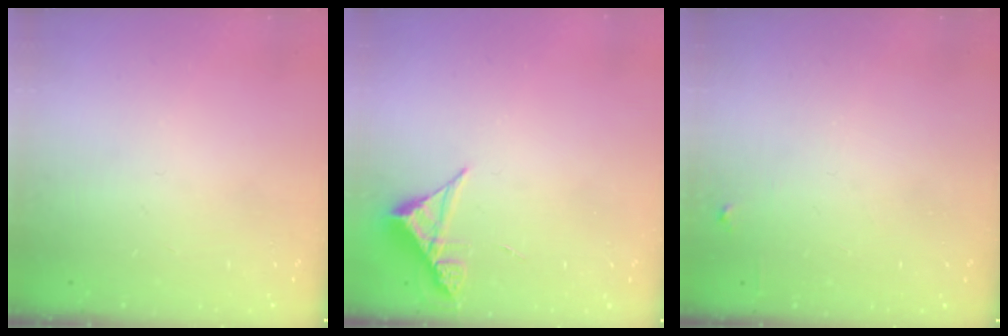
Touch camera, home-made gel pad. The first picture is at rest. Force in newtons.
{"total": 4.9, "press": 4.9, "slide": 0.4}
{"total": 4.8, "press": 4.8, "slide": 0.7}